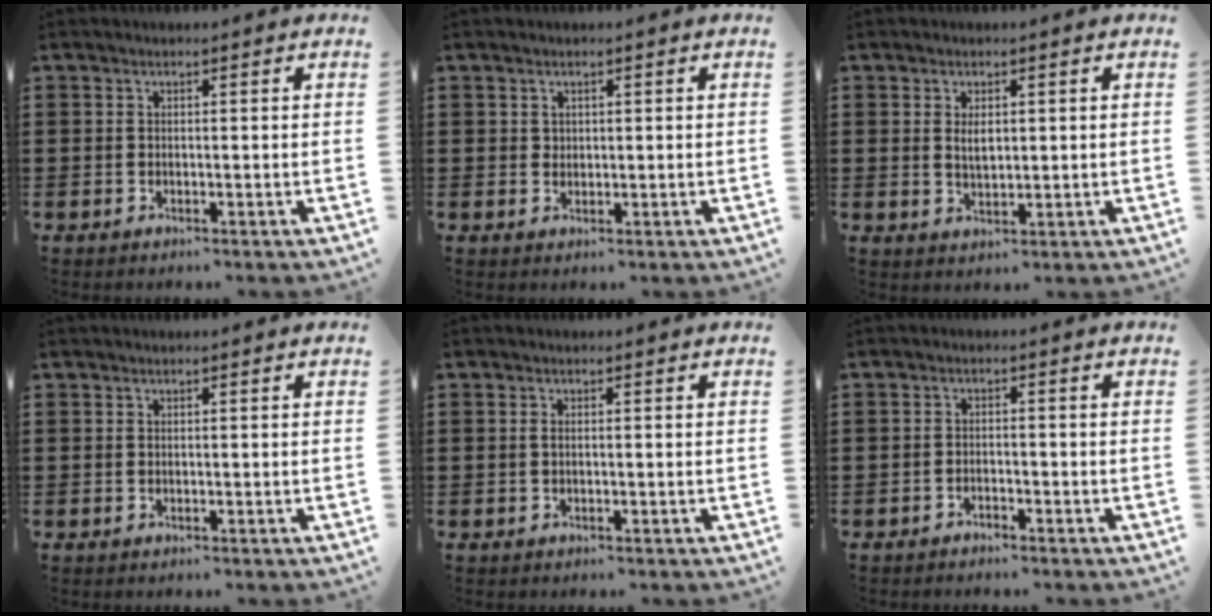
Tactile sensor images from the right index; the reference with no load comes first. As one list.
[{"total": 1.0, "force": [0.6, 0.8, 0.1], "torque": [-0.004, 0.003, 0.013]}, {"total": 2.6, "force": [0.6, 1.1, 2.2], "torque": [-0.038, 0.000, 0.008]}, {"total": 0.0}, {"total": 0.9, "force": [0.0, 0.5, 0.8], "torque": [-0.017, 0.002, -0.001]}, {"total": 1.3, "force": [-1.2, 0.2, 0.1], "torque": [-0.006, 0.004, -0.026]}]